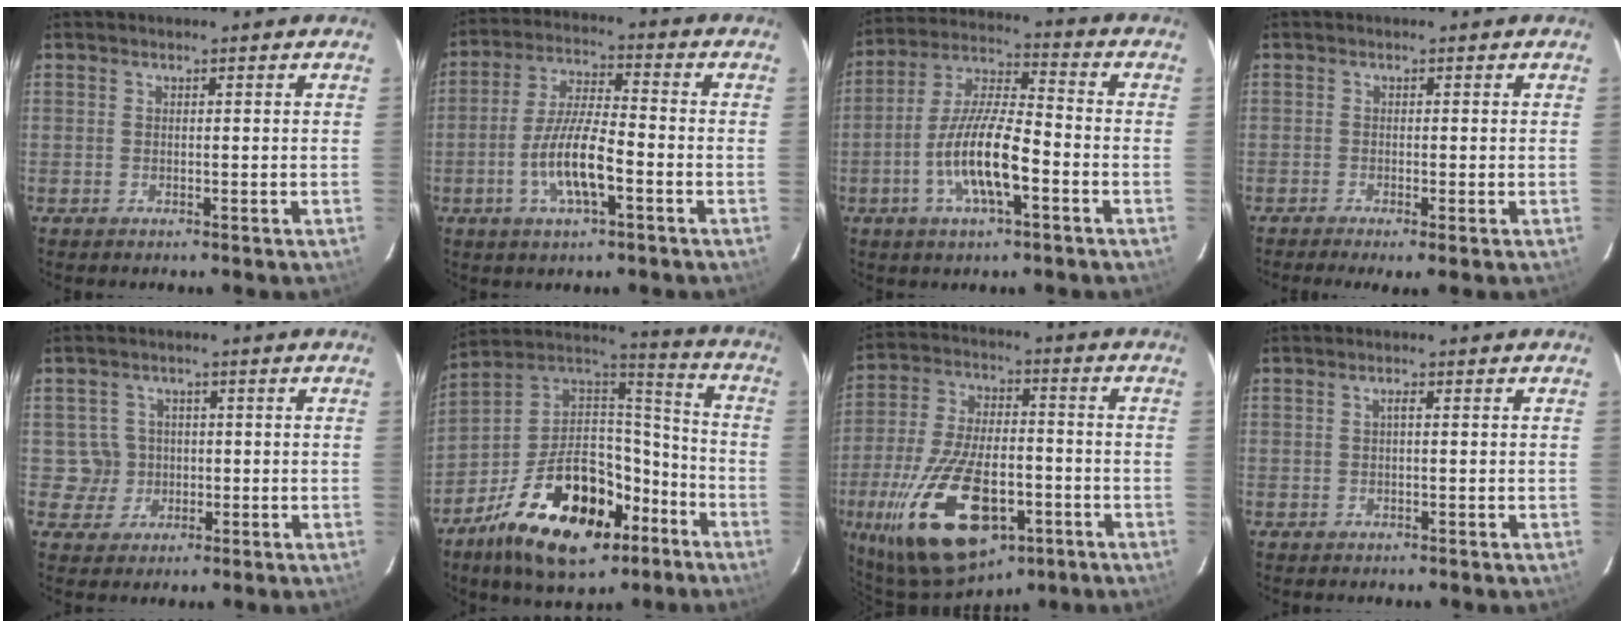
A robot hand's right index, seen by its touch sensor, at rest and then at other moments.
{"total": 10.0, "force": [-3.7, 2.5, 8.9], "torque": [-0.179, -0.002, -0.068]}
{"total": 12.7, "force": [-4.7, 3.3, 11.3], "torque": [-0.229, -0.002, -0.091]}
{"total": 1.8, "force": [-1.2, -0.3, 1.3], "torque": [-0.034, -0.004, -0.024]}
{"total": 4.3, "force": [-0.3, 4.2, 0.1], "torque": [-0.003, 0.018, 0.002]}
{"total": 25.0, "force": [-12.9, 13.3, 16.8], "torque": [-0.311, 0.020, -0.202]}
{"total": 22.2, "force": [-9.7, 10.6, 16.9], "torque": [-0.343, -0.025, -0.152]}
{"total": 0.7, "force": [-0.1, 0.1, 0.7], "torque": [-0.011, 0.005, -0.003]}